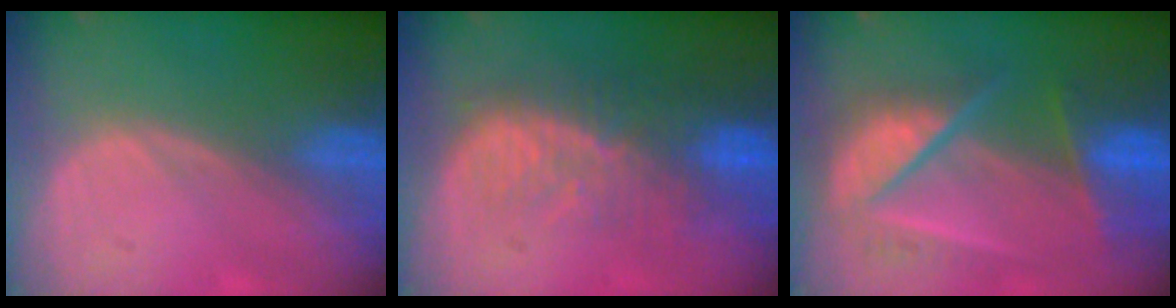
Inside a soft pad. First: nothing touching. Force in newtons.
{"total": 10.1, "press": 8.5, "slide": 5.5}
{"total": 9.9, "press": 8.3, "slide": 5.4}